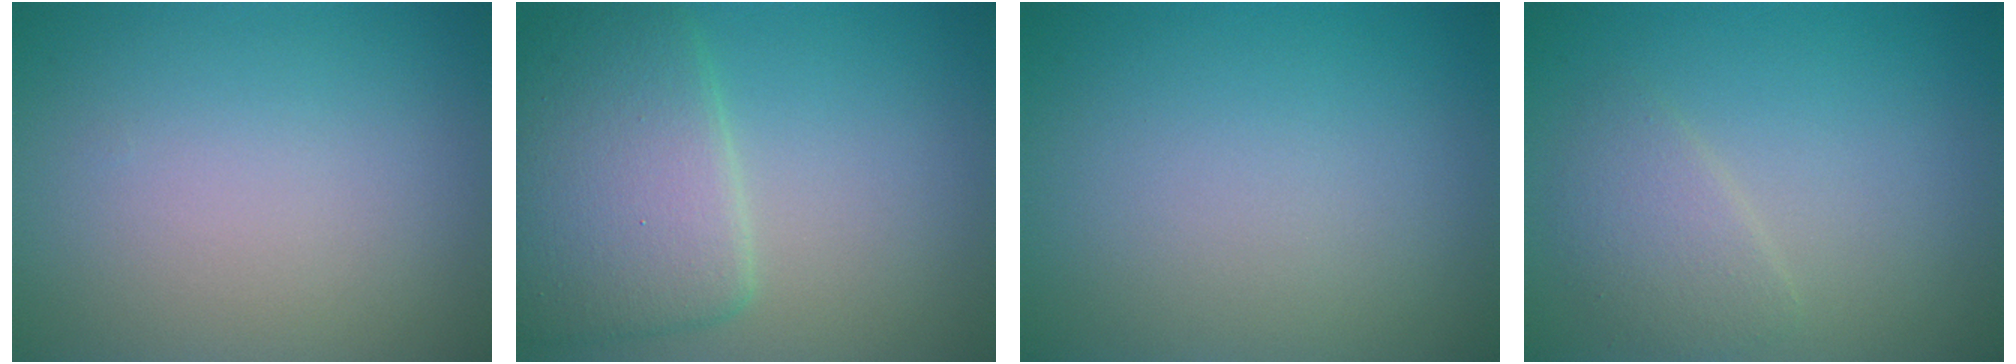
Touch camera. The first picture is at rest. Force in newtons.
{"total": 6.2, "press": 6.2, "slide": 0.2}
{"total": 0.0}
{"total": 2.2, "press": 2.2, "slide": 0.1}